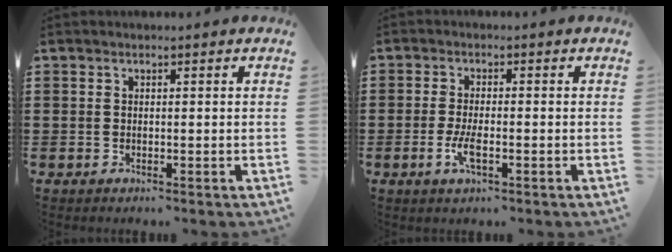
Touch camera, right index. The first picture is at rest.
{"total": 3.6, "force": [-1.3, 0.9, 3.2], "torque": [-0.065, -0.003, -0.027]}